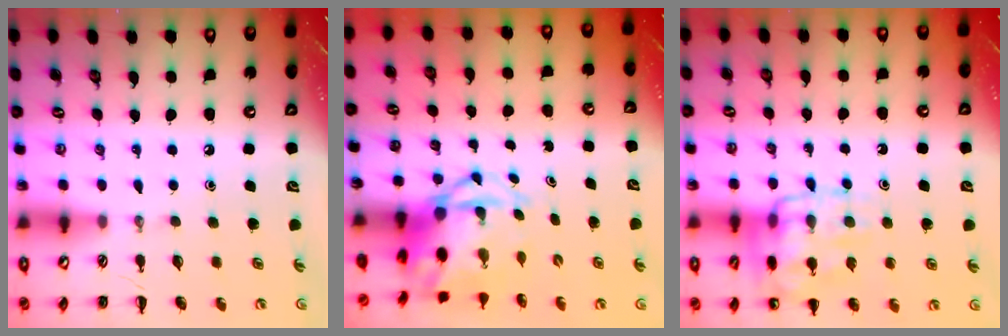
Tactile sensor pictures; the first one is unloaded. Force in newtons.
{"total": 6.3, "press": 6.1, "slide": 1.7}
{"total": 14.7, "press": 14.6, "slide": 1.0}